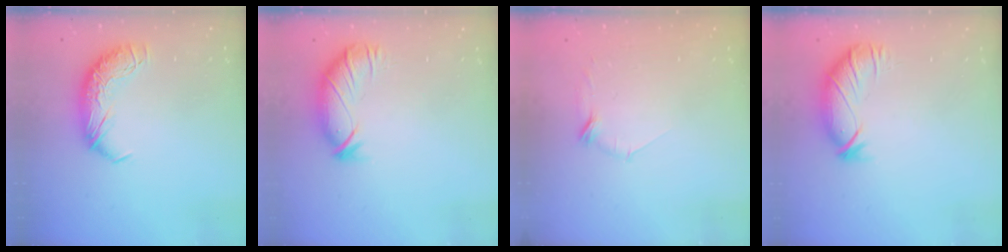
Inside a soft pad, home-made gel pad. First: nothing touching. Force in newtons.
{"total": 2.9, "press": 2.3, "slide": 1.7}
{"total": 7.9, "press": 7.9, "slide": 0.7}
{"total": 2.9, "press": 2.4, "slide": 1.7}